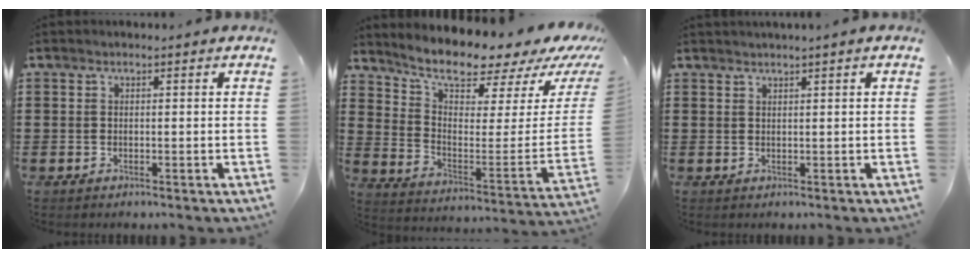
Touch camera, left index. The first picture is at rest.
{"total": 7.1, "force": [6.4, 1.4, 2.8], "torque": [-0.067, -0.066, 0.103]}
{"total": 1.0, "force": [0.8, -0.4, 0.4], "torque": [-0.007, -0.002, 0.016]}